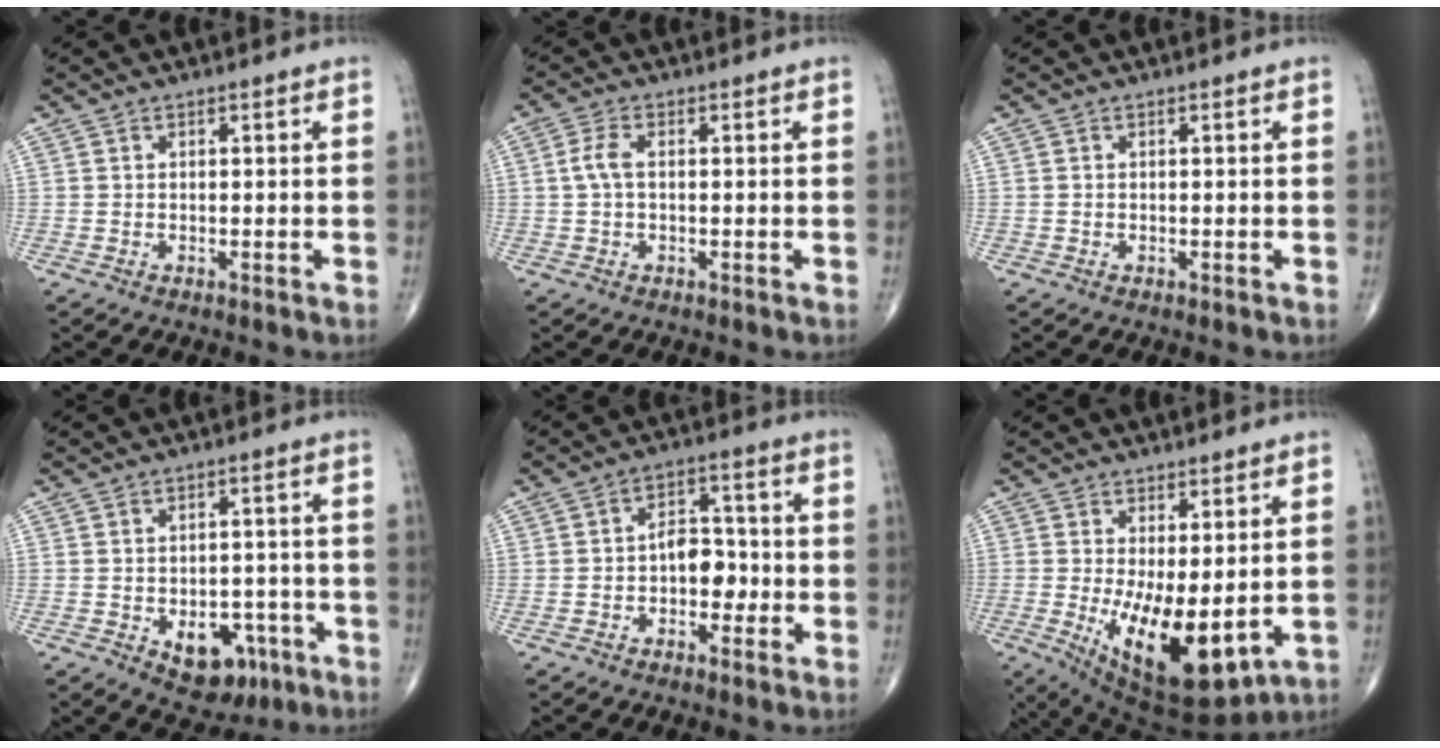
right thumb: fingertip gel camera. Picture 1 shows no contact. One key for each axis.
{"total": 3.2, "fx": 0.2, "fy": 1.6, "fz": 2.8, "tx": -0.069, "ty": 0.008, "tz": 0.001}
{"total": 0.0}
{"total": 9.3, "fx": -3.7, "fy": 6.1, "fz": 6.0, "tx": -0.045, "ty": 0.023, "tz": -0.038}
{"total": 6.9, "fx": -1.4, "fy": 4.4, "fz": 5.1, "tx": -0.047, "ty": 0.024, "tz": -0.030}
{"total": 14.4, "fx": -1.7, "fy": 6.1, "fz": 12.9, "tx": -0.206, "ty": -0.033, "tz": -0.003}